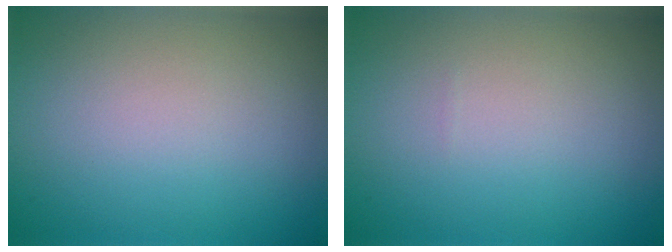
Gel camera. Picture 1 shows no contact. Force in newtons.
{"total": 0.0}